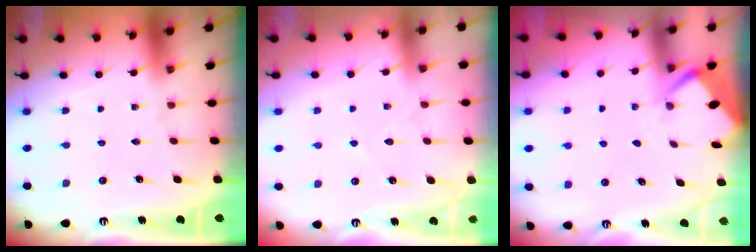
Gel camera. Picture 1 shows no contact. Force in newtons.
{"total": 4.9, "press": 4.8, "slide": 0.4}
{"total": 2.8, "press": 2.7, "slide": 0.4}